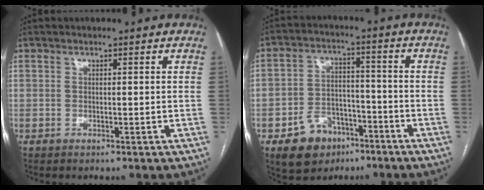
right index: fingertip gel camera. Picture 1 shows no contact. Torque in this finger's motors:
{"motor_torque": [-0.73, -0.68, -0.71, -0.21]}